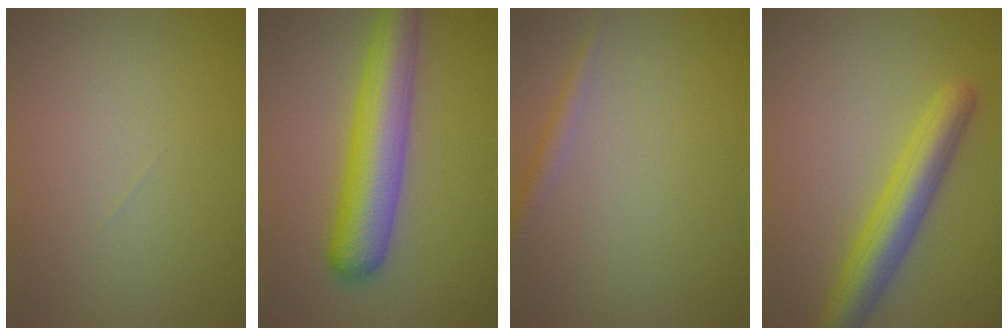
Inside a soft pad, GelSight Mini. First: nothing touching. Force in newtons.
{"total": 7.6, "press": 7.6, "slide": 0.3}
{"total": 1.5, "press": 1.5, "slide": 0.0}
{"total": 5.7, "press": 5.7, "slide": 0.2}